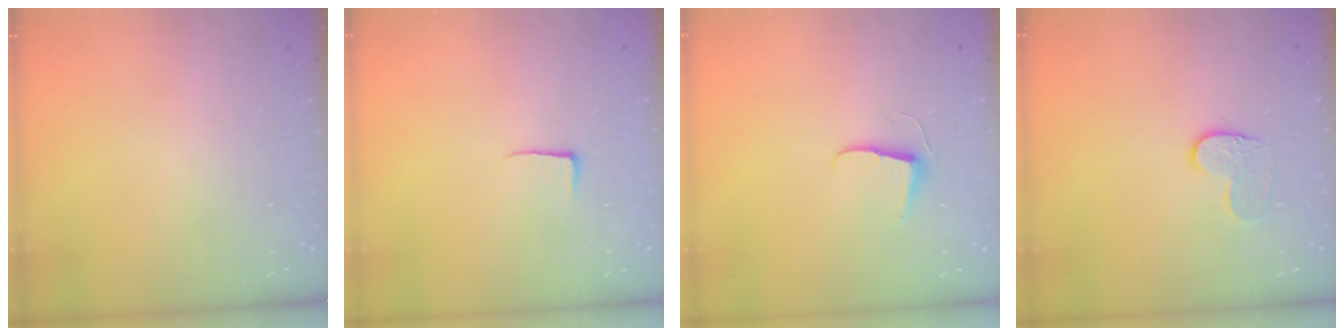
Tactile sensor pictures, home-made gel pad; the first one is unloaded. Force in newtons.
{"total": 3.7, "press": 3.7, "slide": 0.5}
{"total": 6.8, "press": 6.8, "slide": 0.5}
{"total": 6.9, "press": 6.8, "slide": 0.6}